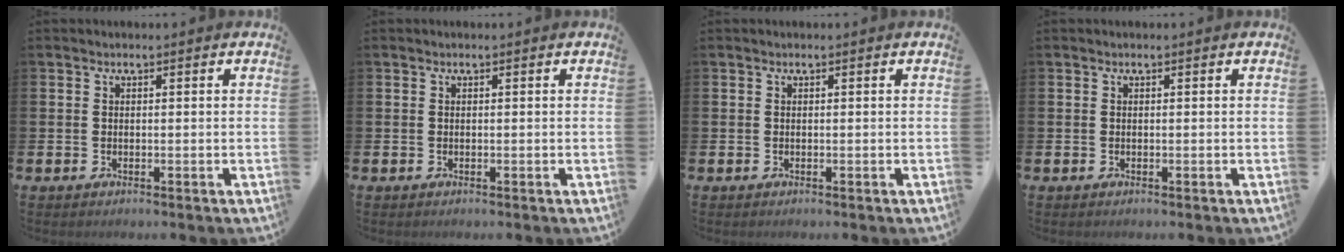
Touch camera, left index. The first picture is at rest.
{"total": 0.0}
{"total": 0.0}
{"total": 0.0}